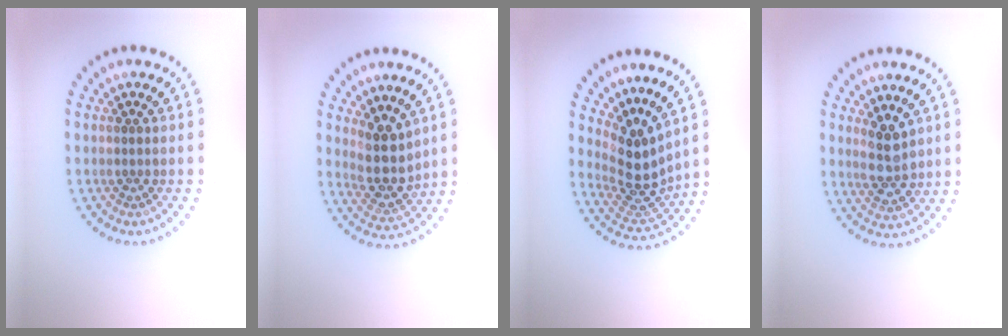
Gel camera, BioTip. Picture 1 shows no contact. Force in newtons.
{"total": 3.7, "press": 3.0, "slide": 2.2}
{"total": 4.3, "press": 3.0, "slide": 3.1}
{"total": 2.8, "press": 2.6, "slide": 1.1}